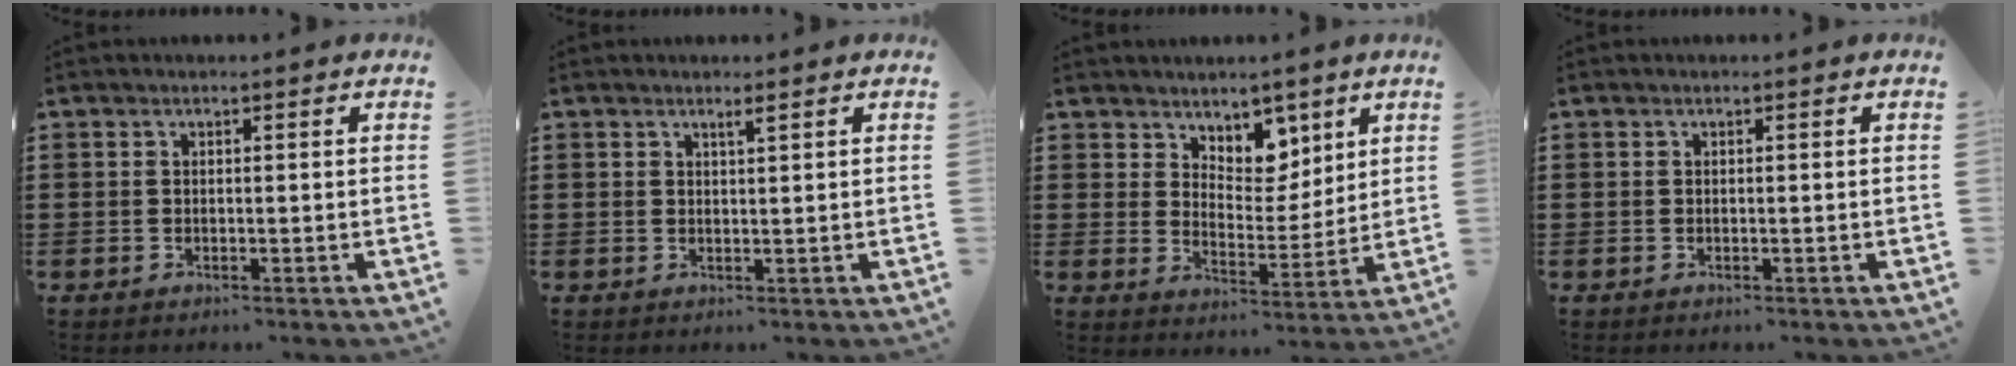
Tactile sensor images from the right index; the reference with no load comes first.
{"total": 1.0, "force": [0.8, 0.1, 0.6], "torque": [-0.014, -0.002, 0.015]}
{"total": 5.9, "force": [4.6, 3.6, 1.0], "torque": [-0.032, -0.021, 0.083]}
{"total": 0.0}